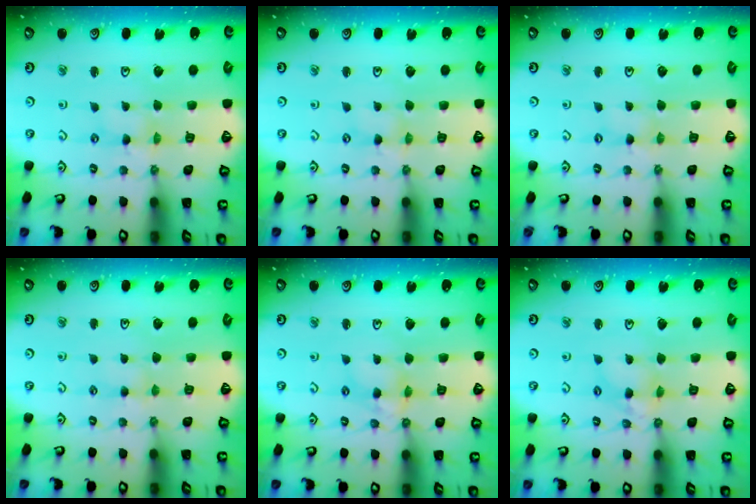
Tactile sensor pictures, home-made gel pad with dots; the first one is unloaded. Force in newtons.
{"total": 0.0}
{"total": 1.3, "press": 1.3, "slide": 0.3}
{"total": 2.8, "press": 2.8, "slide": 0.3}
{"total": 6.0, "press": 5.9, "slide": 0.6}
{"total": 5.7, "press": 5.7, "slide": 0.3}